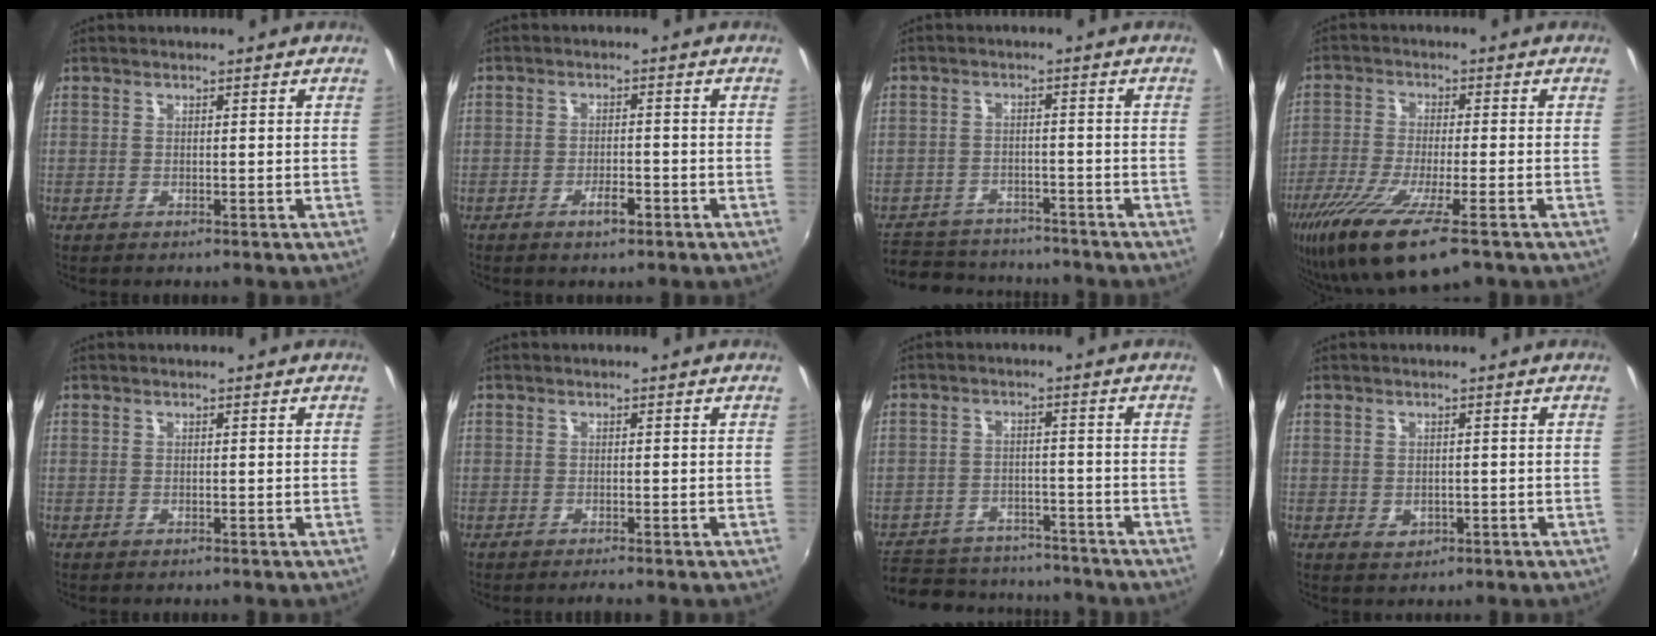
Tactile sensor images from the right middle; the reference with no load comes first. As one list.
[{"total": 3.0, "force": [-1.9, 1.0, 2.1], "torque": [-0.043, 0.000, -0.030]}, {"total": 12.6, "force": [-10.5, 5.7, 3.7], "torque": [-0.104, 0.014, -0.152]}, {"total": 15.4, "force": [-9.2, 2.7, 12.0], "torque": [-0.246, -0.060, -0.167]}, {"total": 0.0}, {"total": 0.8, "force": [-0.7, -0.2, 0.3], "torque": [-0.002, -0.005, -0.015]}, {"total": 17.1, "force": [-13.9, 8.0, 6.1], "torque": [-0.153, 0.014, -0.185]}, {"total": 1.9, "force": [-0.3, 1.6, 1.0], "torque": [-0.016, -0.001, -0.002]}]